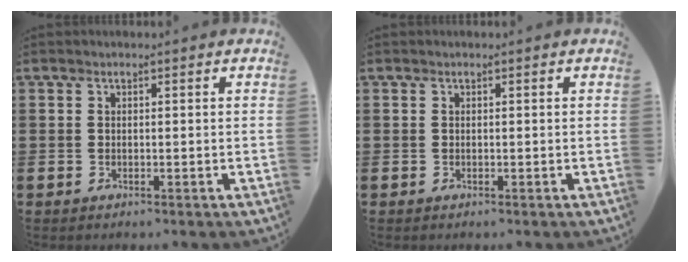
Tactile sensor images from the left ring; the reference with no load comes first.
{"total": 0.0}